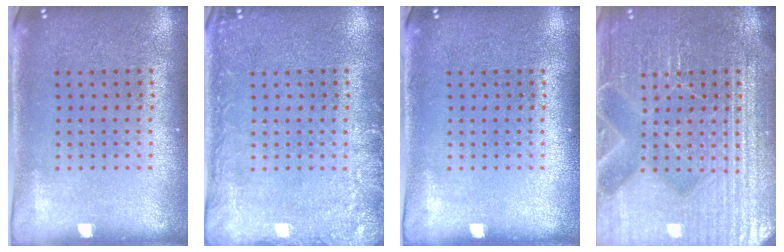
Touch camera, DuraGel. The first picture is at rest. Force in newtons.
{"total": 2.4, "press": 2.4, "slide": 0.4}
{"total": 0.0}
{"total": 7.5, "press": 7.5, "slide": 1.1}